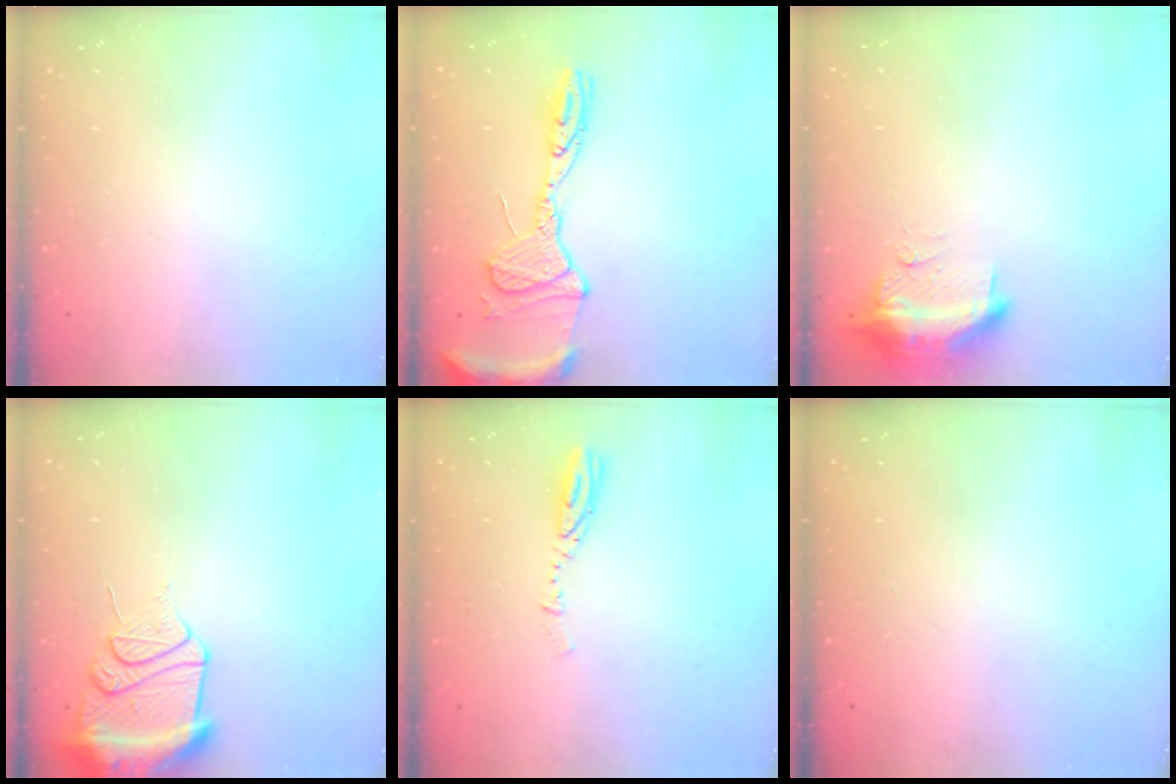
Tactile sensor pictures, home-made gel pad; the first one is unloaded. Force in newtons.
{"total": 15.9, "press": 15.8, "slide": 1.6}
{"total": 19.1, "press": 13.0, "slide": 14.0}
{"total": 12.9, "press": 12.8, "slide": 1.5}
{"total": 3.7, "press": 3.7, "slide": 0.4}
{"total": 0.0}